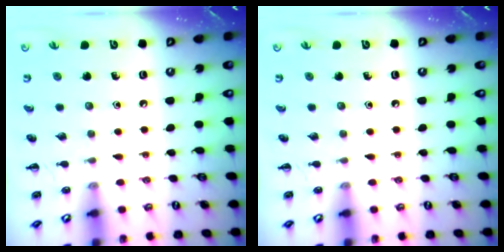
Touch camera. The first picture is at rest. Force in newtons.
{"total": 0.0}